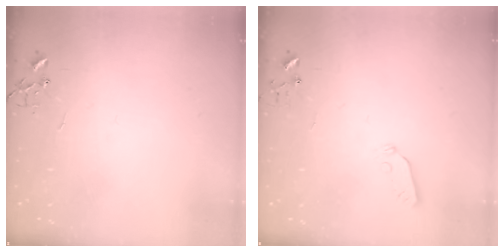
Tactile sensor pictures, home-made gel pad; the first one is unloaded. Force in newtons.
{"total": 3.6, "press": 3.6, "slide": 0.6}